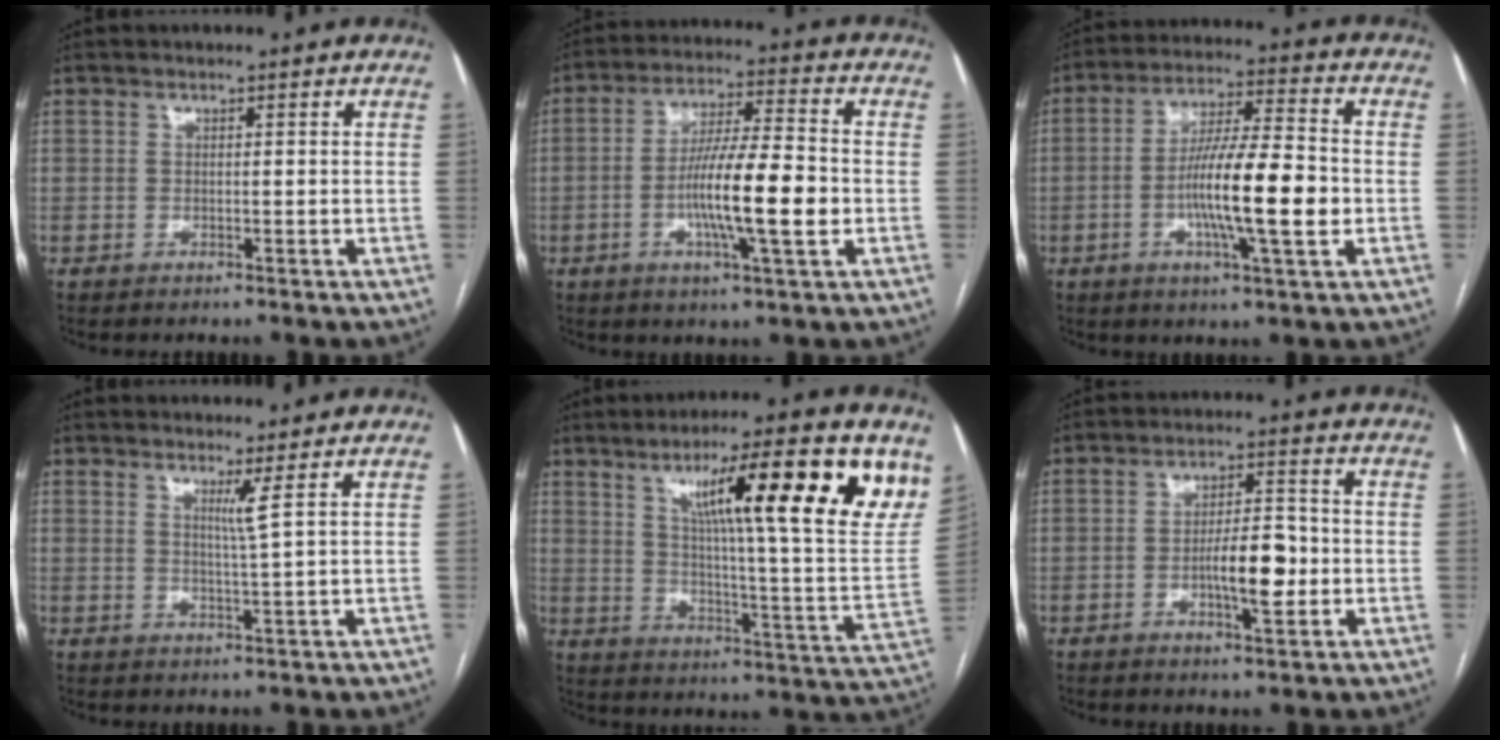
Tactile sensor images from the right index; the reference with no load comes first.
{"total": 12.7, "force": [-2.7, 1.1, 12.3], "torque": [-0.218, -0.001, -0.052]}
{"total": 13.7, "force": [-2.7, 1.2, 13.4], "torque": [-0.235, -0.001, -0.051]}
{"total": 2.3, "force": [1.2, -1.0, 1.7], "torque": [-0.036, -0.016, 0.026]}
{"total": 24.0, "force": [12.4, 1.6, 20.5], "torque": [-0.271, -0.003, 0.174]}
{"total": 7.7, "force": [-1.7, 2.1, 7.2], "torque": [-0.121, 0.008, -0.026]}